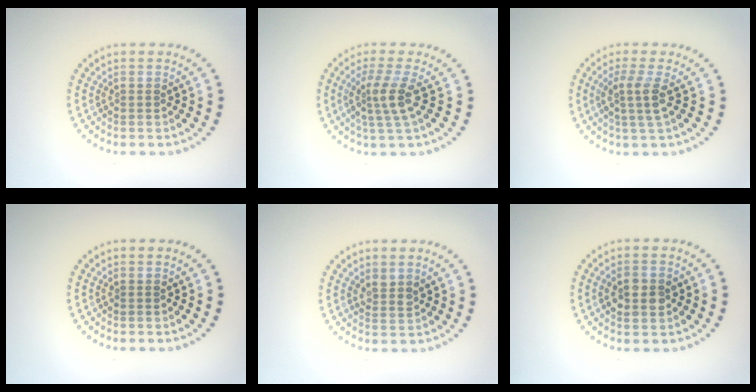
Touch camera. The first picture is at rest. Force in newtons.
{"total": 2.9, "press": 2.2, "slide": 1.9}
{"total": 2.5, "press": 2.0, "slide": 1.6}
{"total": 0.0}
{"total": 1.4, "press": 1.2, "slide": 0.8}
{"total": 2.9, "press": 2.9, "slide": 0.1}